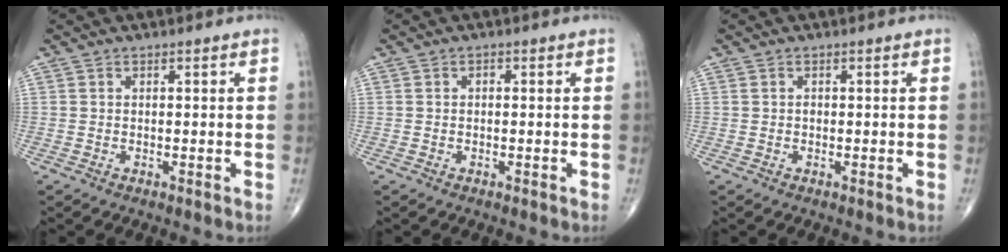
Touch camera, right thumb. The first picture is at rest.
{"total": 0.7, "force": [0.0, 0.4, 0.5], "torque": [-0.008, 0.001, 0.000]}
{"total": 0.5, "force": [0.0, 0.4, 0.3], "torque": [-0.010, 0.001, 0.002]}